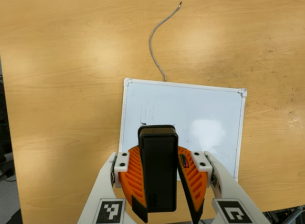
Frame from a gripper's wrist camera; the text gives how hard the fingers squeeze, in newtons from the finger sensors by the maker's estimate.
{"total": 9.5, "left": 9.4, "right": 9.6}